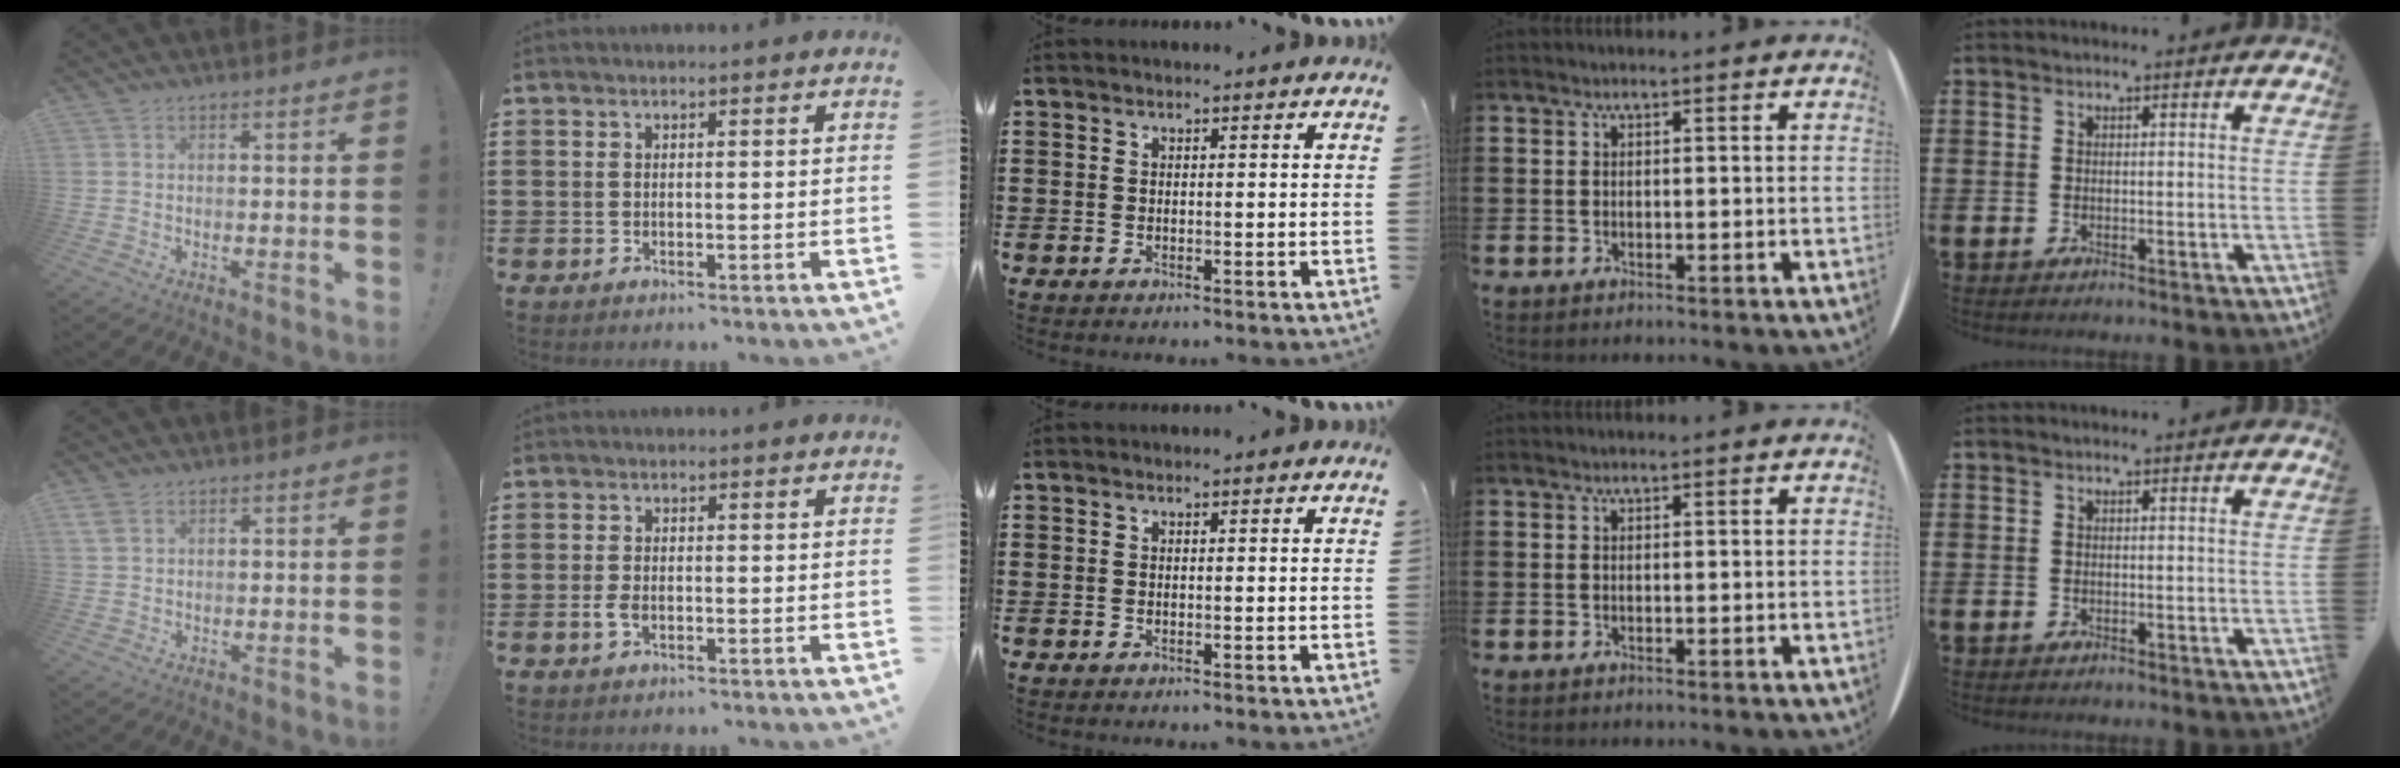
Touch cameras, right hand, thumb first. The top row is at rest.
{"thumb": {"total": 2.7, "force": [1.5, 1.5, 1.7], "torque": [-0.026, -0.003, 0.029]}, "index": {"total": 1.9, "force": [-0.7, 1.0, 1.5], "torque": [-0.043, -0.006, -0.017]}}